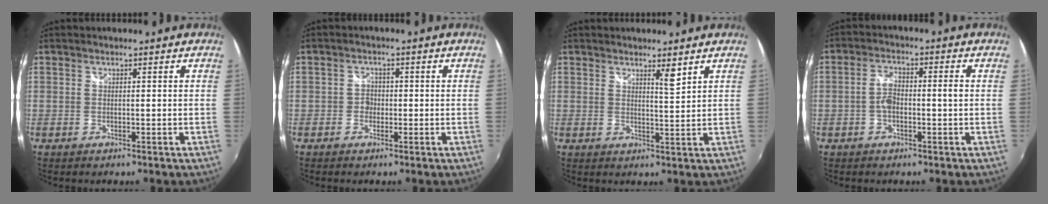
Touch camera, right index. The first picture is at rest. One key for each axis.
{"total": 2.3, "fx": -0.8, "fy": 2.1, "fz": 0.5, "tx": -0.008, "ty": 0.003, "tz": -0.017}
{"total": 2.7, "fx": 1.9, "fy": 0.0, "fz": 1.9, "tx": -0.030, "ty": -0.002, "tz": 0.029}
{"total": 4.5, "fx": -0.8, "fy": 1.8, "fz": 4.0, "tx": -0.078, "ty": 0.010, "tz": -0.015}